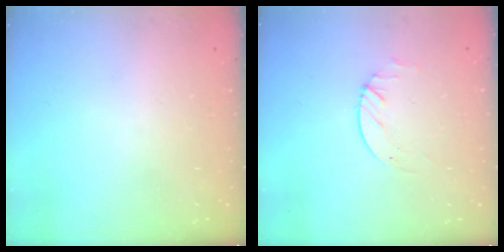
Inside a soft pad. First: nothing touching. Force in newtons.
{"total": 1.7, "press": 1.7, "slide": 0.2}